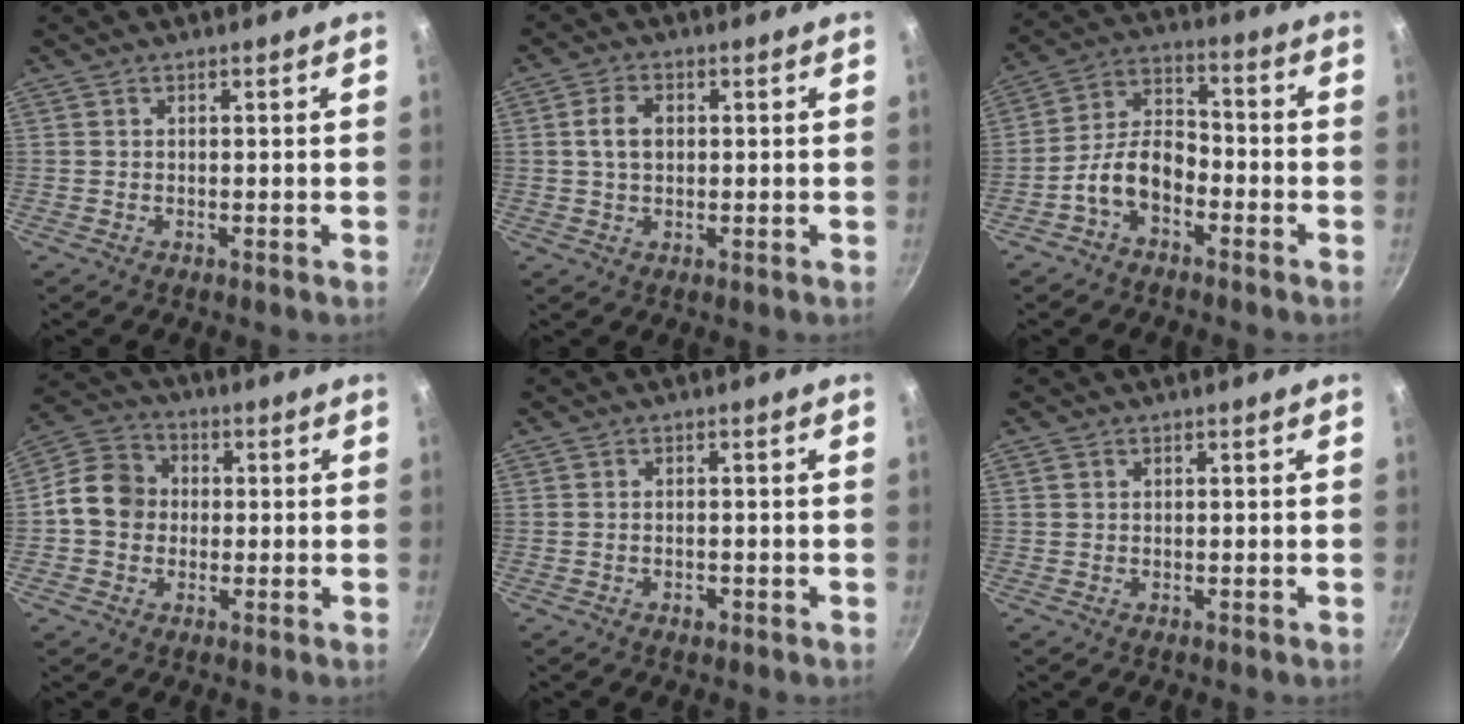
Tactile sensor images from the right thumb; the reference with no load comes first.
{"total": 4.6, "force": [0.5, 3.2, 3.2], "torque": [-0.050, 0.007, 0.007]}
{"total": 9.5, "force": [-4.4, 5.6, 6.3], "torque": [-0.098, 0.053, -0.093]}
{"total": 9.8, "force": [-0.3, 8.5, 4.8], "torque": [-0.054, 0.022, -0.027]}
{"total": 1.0, "force": [-0.4, 0.6, 0.7], "torque": [-0.012, 0.002, -0.007]}
{"total": 0.8, "force": [0.3, 0.7, 0.3], "torque": [-0.004, 0.002, 0.004]}